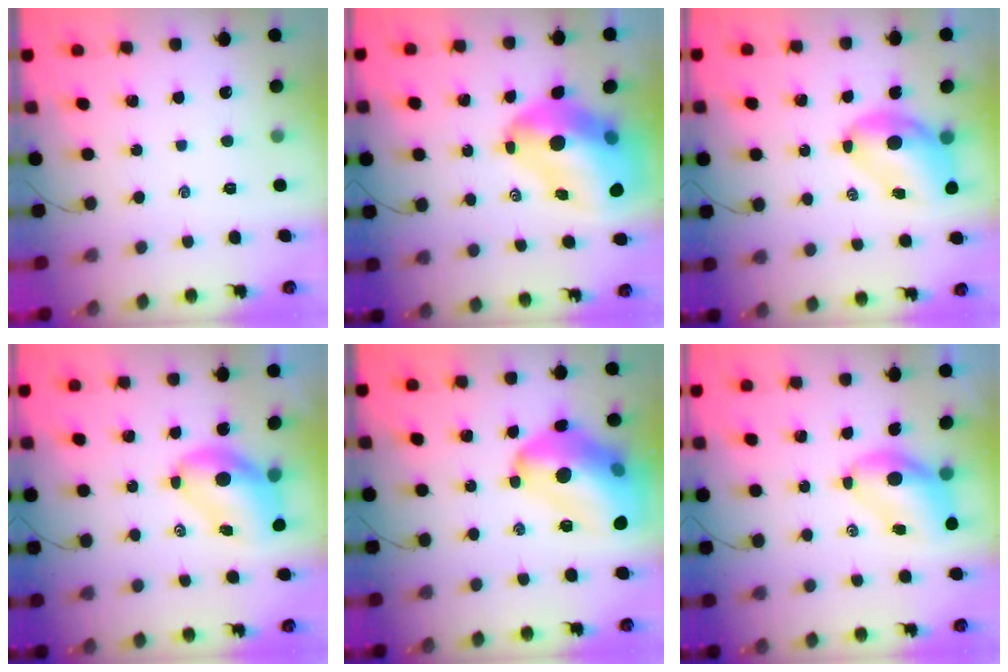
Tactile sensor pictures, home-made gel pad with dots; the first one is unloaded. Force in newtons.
{"total": 15.9, "press": 15.3, "slide": 4.4}
{"total": 7.4, "press": 7.1, "slide": 1.9}
{"total": 8.8, "press": 8.6, "slide": 2.0}
{"total": 21.9, "press": 21.5, "slide": 4.0}
{"total": 6.6, "press": 6.5, "slide": 1.3}